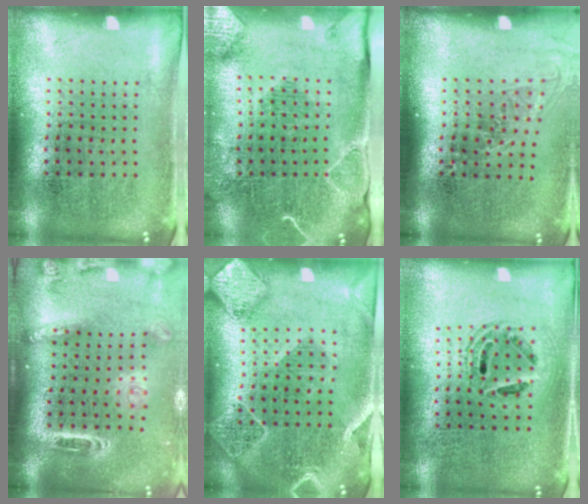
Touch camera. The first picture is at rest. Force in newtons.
{"total": 2.0, "press": 2.0, "slide": 0.1}
{"total": 1.4, "press": 1.1, "slide": 0.9}
{"total": 2.5, "press": 1.8, "slide": 1.7}
{"total": 2.4, "press": 2.1, "slide": 1.0}
{"total": 1.3, "press": 1.2, "slide": 0.5}